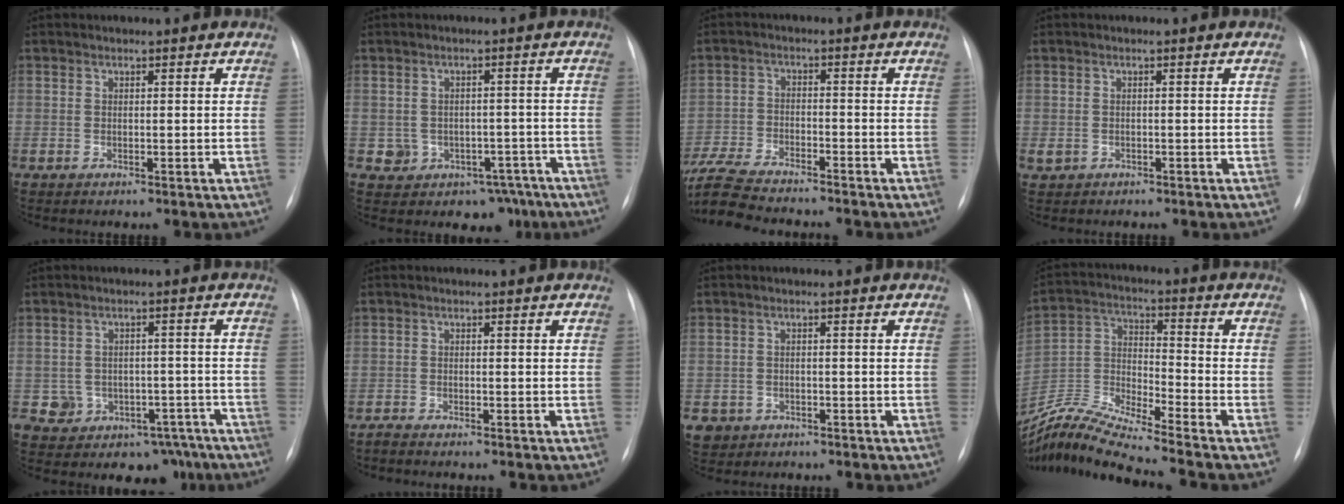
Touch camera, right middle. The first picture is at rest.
{"total": 7.0, "force": [-3.8, 5.8, 1.4], "torque": [-0.010, 0.024, -0.037]}
{"total": 13.2, "force": [-11.9, 2.0, 5.5], "torque": [-0.116, -0.009, -0.203]}
{"total": 1.6, "force": [-0.7, 1.3, 0.5], "torque": [-0.013, 0.001, -0.004]}
{"total": 9.0, "force": [-5.1, 7.3, 1.4], "torque": [-0.008, 0.028, -0.056]}
{"total": 2.0, "force": [-1.9, 0.0, 0.6], "torque": [-0.011, -0.005, -0.027]}
{"total": 3.9, "force": [-2.4, 3.1, 0.2], "torque": [-0.004, 0.006, -0.037]}
{"total": 14.2, "force": [-13.1, -1.4, 5.4], "torque": [-0.113, 0.002, -0.249]}